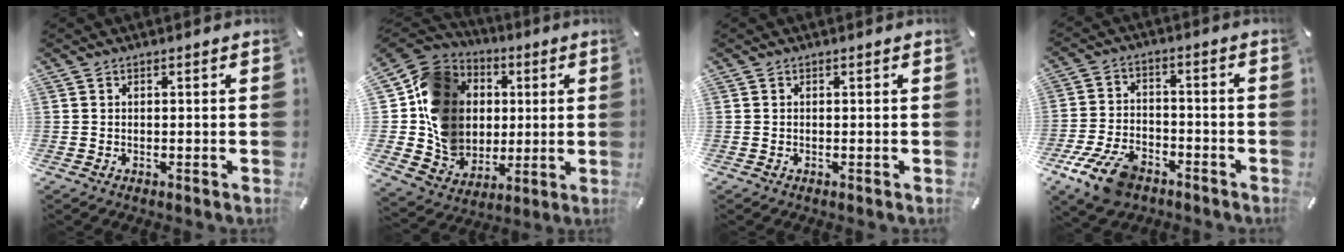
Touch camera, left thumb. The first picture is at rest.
{"total": 16.9, "force": [1.3, 15.5, 6.4], "torque": [-0.107, -0.002, 0.042]}
{"total": 0.0}
{"total": 11.3, "force": [-7.0, 6.3, 6.3], "torque": [-0.126, 0.036, -0.126]}